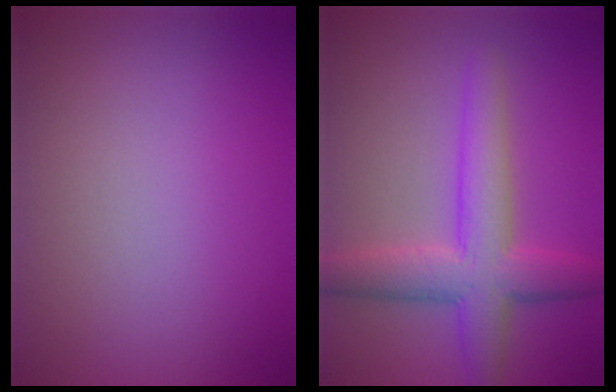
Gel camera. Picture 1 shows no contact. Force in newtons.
{"total": 5.8, "press": 5.8, "slide": 0.2}